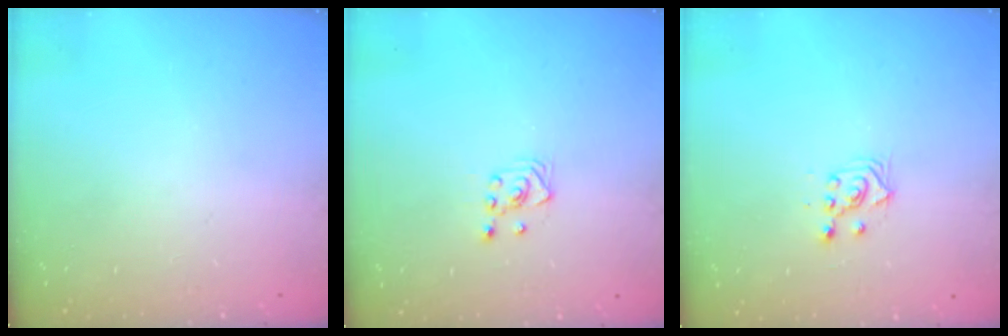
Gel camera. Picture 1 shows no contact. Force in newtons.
{"total": 3.0, "press": 2.6, "slide": 1.5}
{"total": 3.2, "press": 3.1, "slide": 0.9}